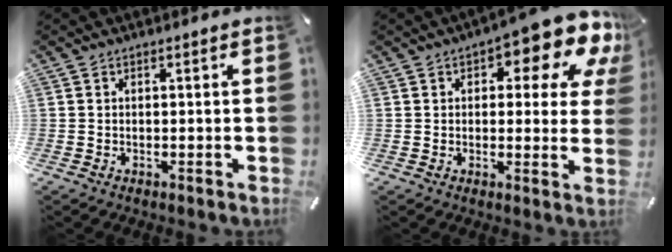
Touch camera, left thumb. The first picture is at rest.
{"total": 13.0, "force": [7.6, 5.4, 9.1], "torque": [-0.109, -0.052, 0.123]}